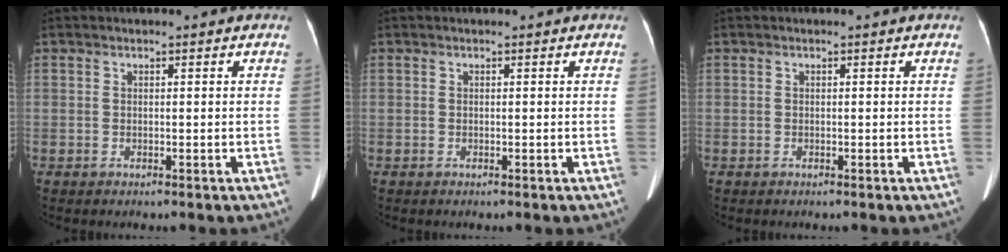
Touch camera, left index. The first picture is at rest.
{"total": 0.0}
{"total": 0.0}